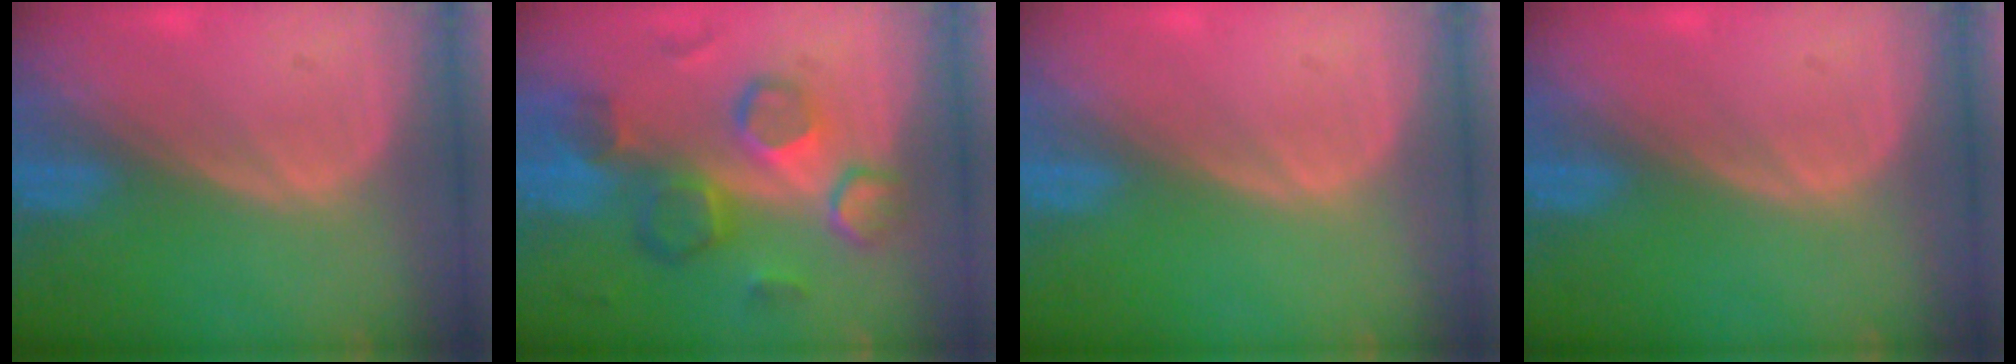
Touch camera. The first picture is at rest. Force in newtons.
{"total": 9.9, "press": 9.0, "slide": 4.2}
{"total": 0.0}
{"total": 0.0}